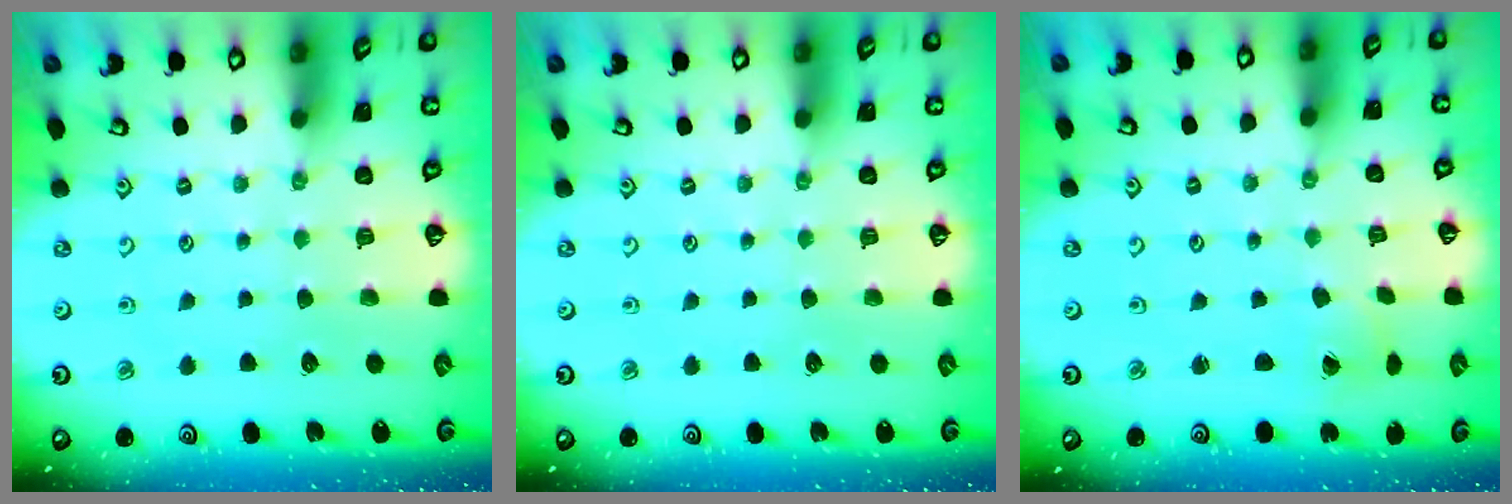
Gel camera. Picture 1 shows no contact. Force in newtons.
{"total": 0.0}
{"total": 1.3, "press": 1.2, "slide": 0.2}